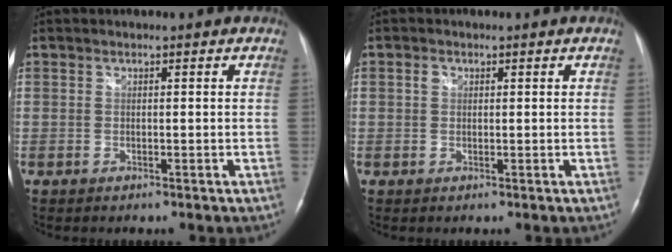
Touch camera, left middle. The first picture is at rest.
{"total": 1.0, "force": [0.4, 0.8, 0.4], "torque": [-0.008, 0.005, 0.006]}